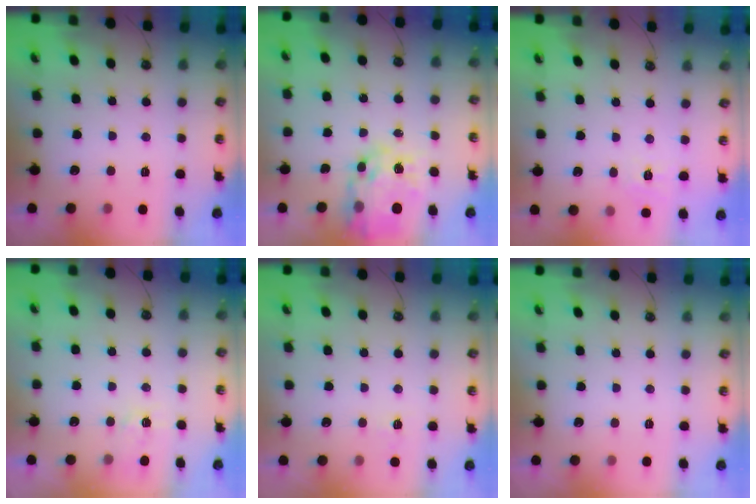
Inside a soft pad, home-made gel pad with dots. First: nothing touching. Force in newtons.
{"total": 14.5, "press": 14.4, "slide": 1.4}
{"total": 4.1, "press": 4.1, "slide": 0.1}
{"total": 4.1, "press": 4.1, "slide": 0.5}
{"total": 2.7, "press": 2.7, "slide": 0.3}
{"total": 0.0}